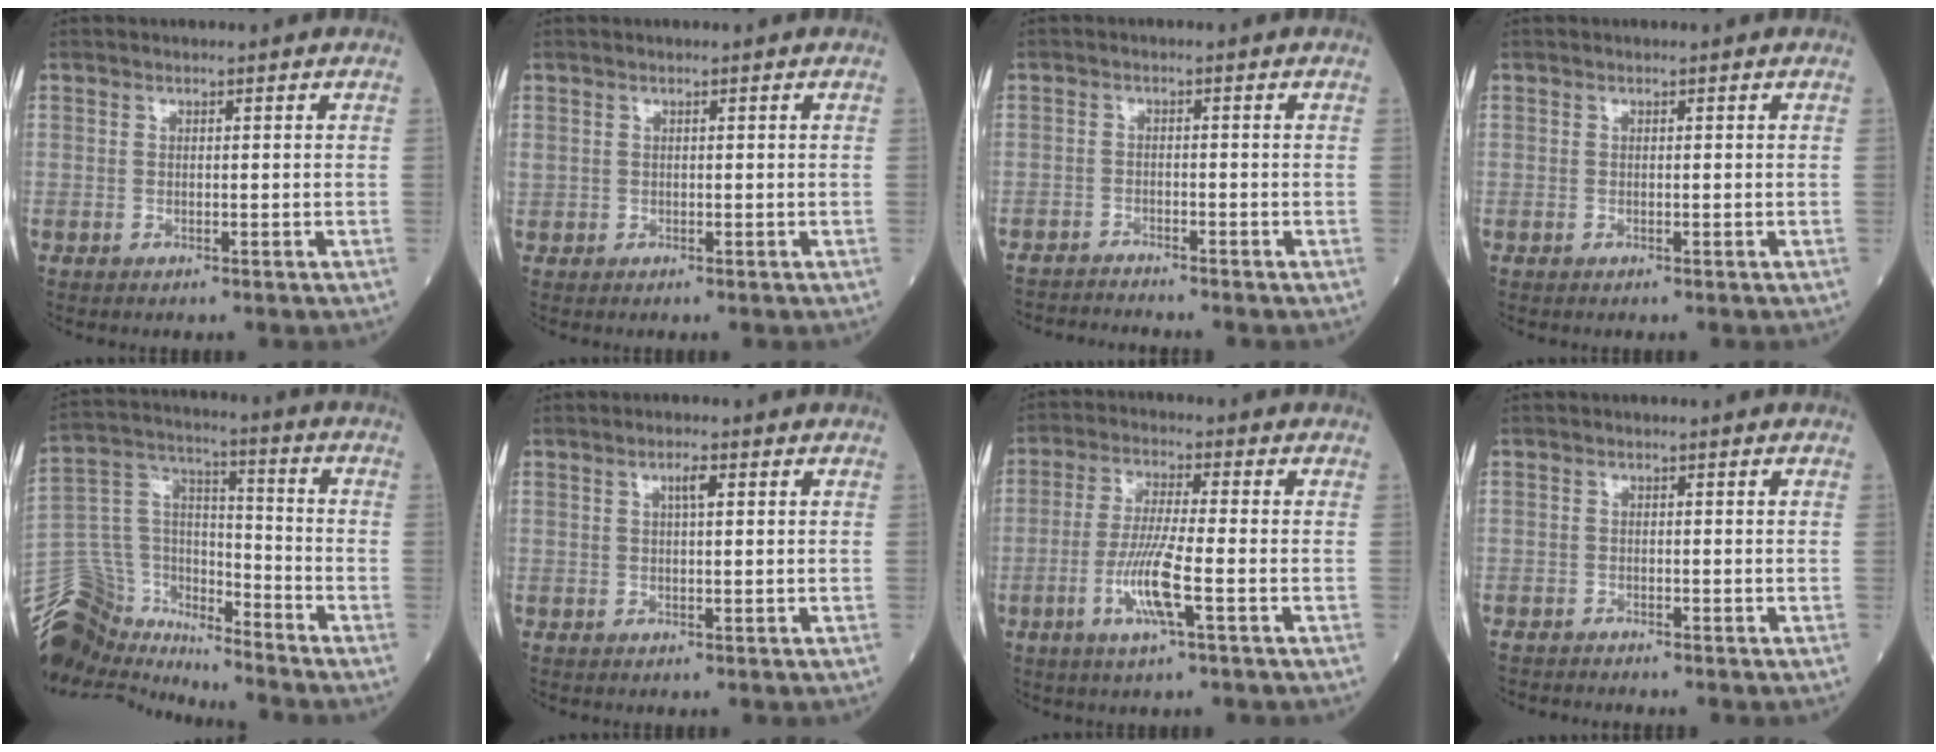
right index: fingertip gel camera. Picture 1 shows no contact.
{"total": 0.7, "force": [0.3, 0.6, 0.2], "torque": [0.002, 0.011, 0.007]}
{"total": 5.3, "force": [-5.3, -0.4, 0.4], "torque": [0.005, -0.016, -0.089]}
{"total": 0.0}
{"total": 15.1, "force": [-13.1, 6.4, 3.7], "torque": [-0.088, 0.077, -0.231]}
{"total": 2.0, "force": [0.8, 0.3, 1.9], "torque": [-0.033, 0.002, 0.012]}
{"total": 8.0, "force": [-2.7, 0.1, 7.5], "torque": [-0.151, -0.009, -0.055]}
{"total": 2.6, "force": [-2.6, 0.1, 0.2], "torque": [-0.003, -0.008, -0.045]}